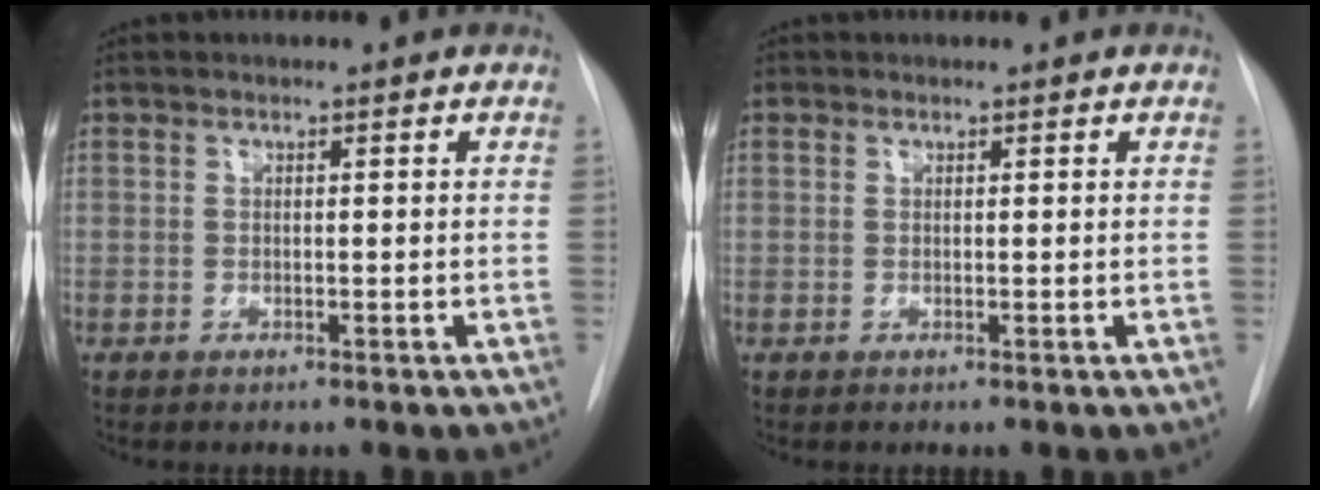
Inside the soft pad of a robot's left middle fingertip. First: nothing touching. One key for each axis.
{"total": 0.6, "fx": -0.1, "fy": -0.3, "fz": -0.5, "tx": 0.013, "ty": -0.006, "tz": -0.004}